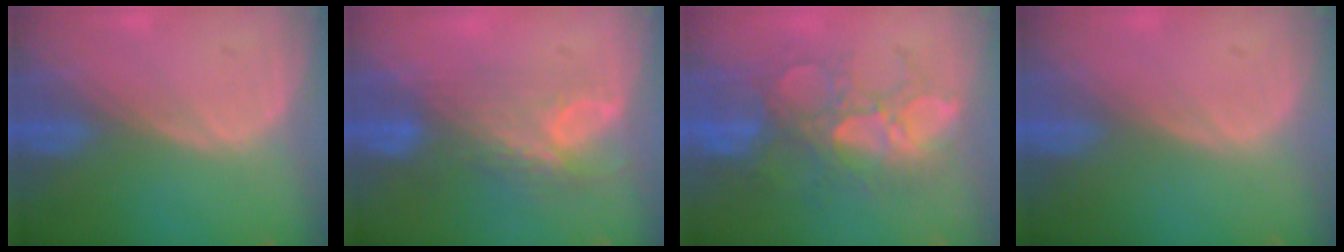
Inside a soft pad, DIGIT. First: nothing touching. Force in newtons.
{"total": 7.8, "press": 6.8, "slide": 3.8}
{"total": 10.9, "press": 9.6, "slide": 5.2}
{"total": 0.0}